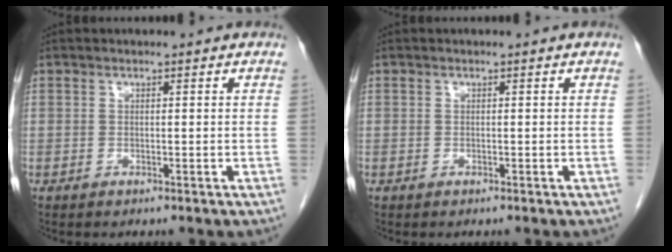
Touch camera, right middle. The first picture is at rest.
{"total": 0.0}